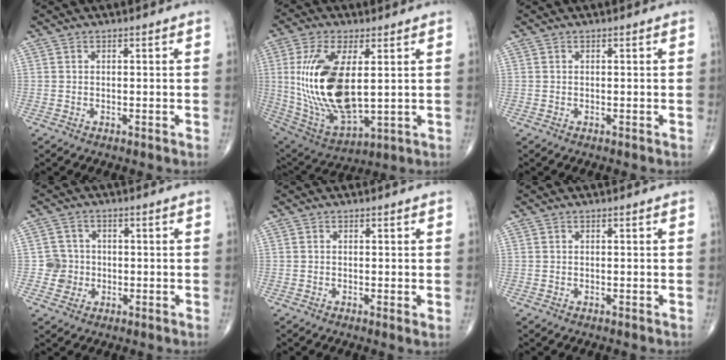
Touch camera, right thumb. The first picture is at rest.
{"total": 19.9, "force": [2.3, 9.1, 17.6], "torque": [-0.356, -0.022, 0.058]}
{"total": 0.0}
{"total": 4.0, "force": [-0.5, 4.0, 0.2], "torque": [0.025, 0.011, -0.014]}
{"total": 1.2, "force": [0.0, 0.2, 1.1], "torque": [-0.022, -0.005, -0.004]}
{"total": 0.0}